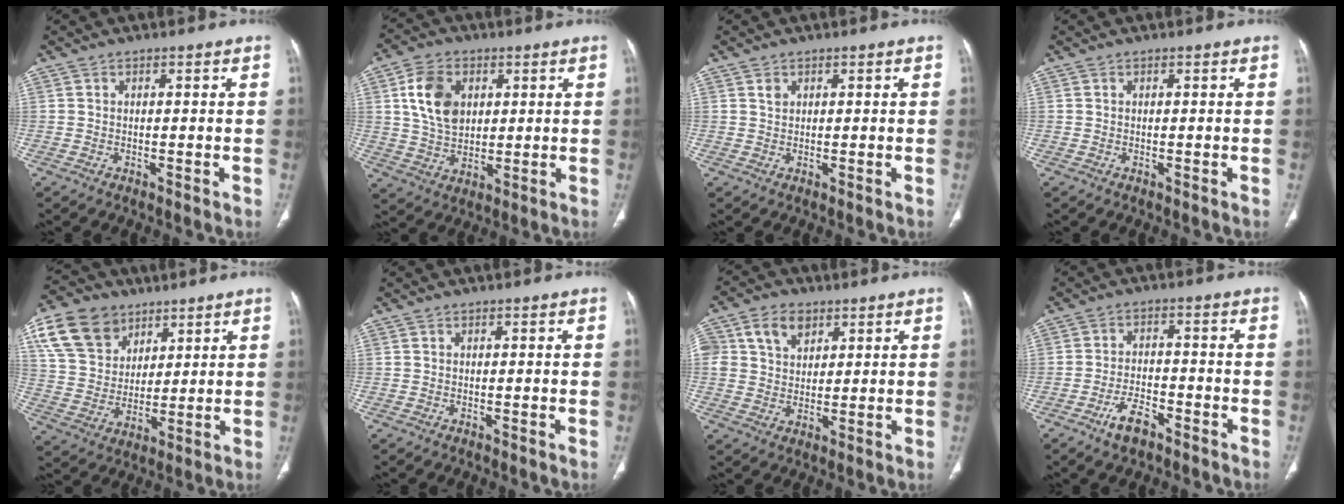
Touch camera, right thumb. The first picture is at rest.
{"total": 10.6, "force": [3.0, 7.6, 6.7], "torque": [-0.103, -0.008, 0.058]}
{"total": 1.2, "force": [0.6, 0.9, 0.5], "torque": [-0.001, -0.004, 0.011]}
{"total": 0.0}
{"total": 15.3, "force": [8.0, 11.1, 6.8], "torque": [-0.113, -0.011, 0.155]}
{"total": 0.0}
{"total": 9.1, "force": [4.1, 6.7, 4.7], "torque": [-0.073, -0.002, 0.079]}
{"total": 5.6, "force": [-3.8, 2.4, 3.5], "torque": [-0.064, 0.022, -0.064]}